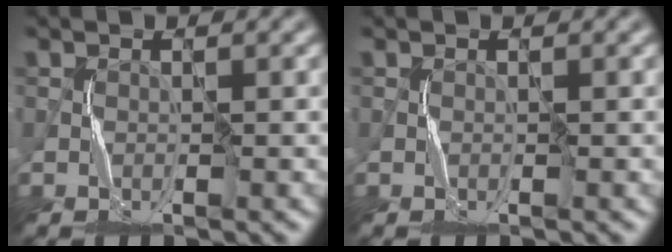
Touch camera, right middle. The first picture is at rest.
{"total": 0.0}